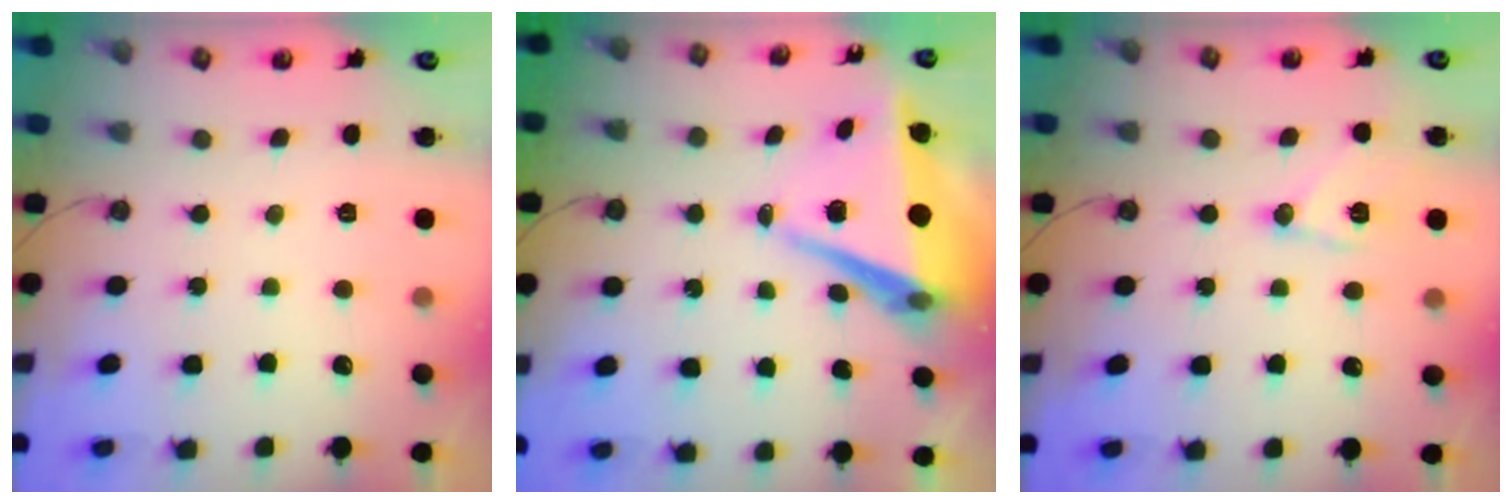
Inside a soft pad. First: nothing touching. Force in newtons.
{"total": 8.7, "press": 7.5, "slide": 4.3}
{"total": 10.0, "press": 10.0, "slide": 0.8}